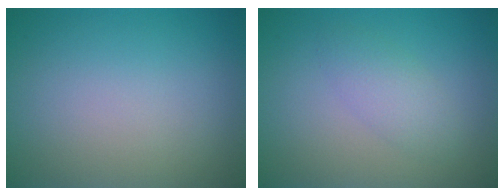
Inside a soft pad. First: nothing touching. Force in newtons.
{"total": 2.2, "press": 2.2, "slide": 0.1}